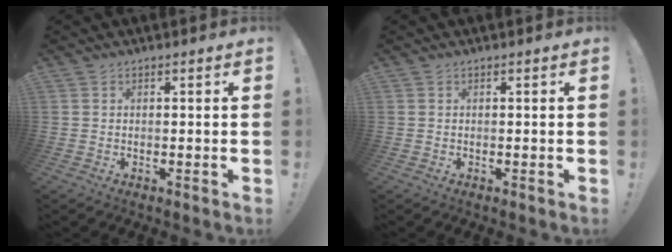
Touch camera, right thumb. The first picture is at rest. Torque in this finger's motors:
{"motor_torque": [-0.03, 0.00, 0.00, 0.02, 0.00]}